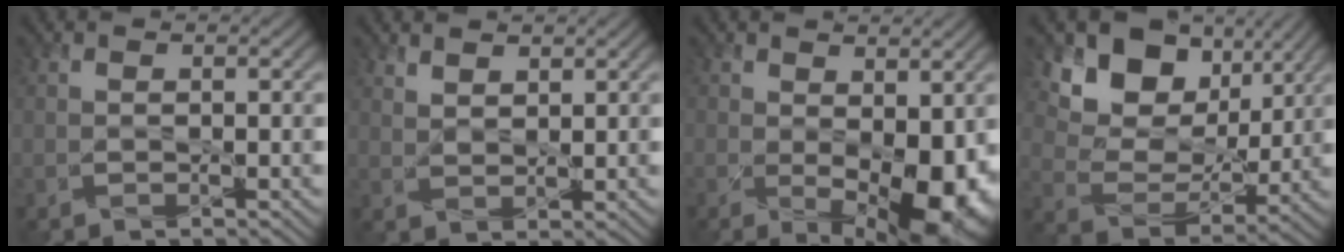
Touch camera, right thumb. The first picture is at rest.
{"total": 2.4, "force": [2.1, 0.7, 1.0], "torque": [-0.024, 0.000, 0.046]}
{"total": 8.9, "force": [-1.3, 4.8, 7.4], "torque": [-0.105, -0.029, -0.008]}
{"total": 13.4, "force": [6.9, 9.1, 7.0], "torque": [-0.173, 0.035, 0.120]}